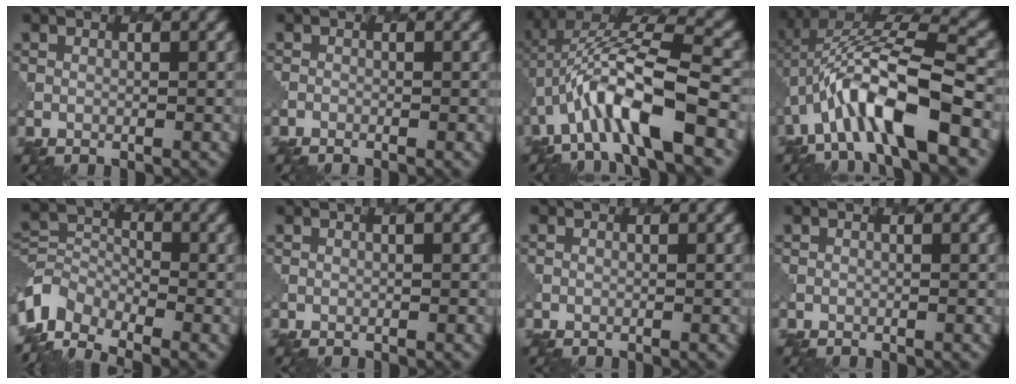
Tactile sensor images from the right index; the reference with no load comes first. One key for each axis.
{"total": 0.7, "fx": -0.7, "fy": 0.1, "fz": 0.0, "tx": 0.004, "ty": -0.001, "tz": -0.012}
{"total": 10.0, "fx": -3.0, "fy": 3.1, "fz": 9.0, "tx": -0.168, "ty": 0.017, "tz": -0.051}
{"total": 11.2, "fx": -3.4, "fy": 3.8, "fz": 10.0, "tx": -0.187, "ty": 0.012, "tz": -0.055}
{"total": 5.9, "fx": -4.0, "fy": 3.6, "fz": 2.3, "tx": -0.040, "ty": -0.005, "tz": -0.093}
{"total": 0.6, "fx": 0.2, "fy": 0.0, "fz": 0.6, "tx": -0.006, "ty": 0.003, "tz": 0.005}
{"total": 0.0}
{"total": 0.0}